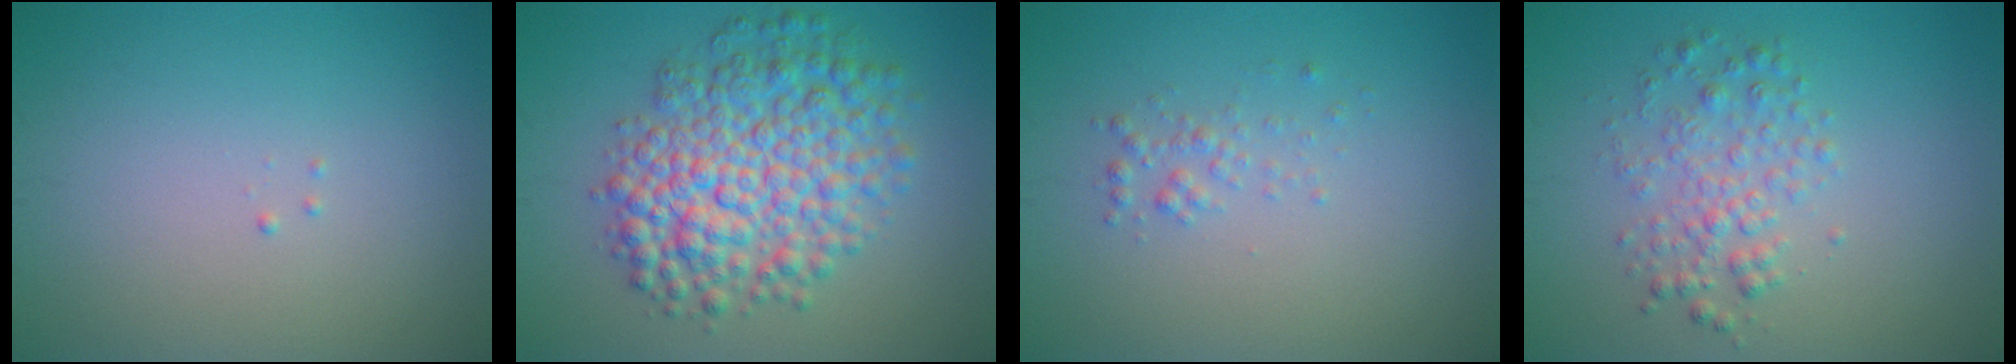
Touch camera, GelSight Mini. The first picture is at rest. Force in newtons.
{"total": 8.0, "press": 8.0, "slide": 0.1}
{"total": 1.1, "press": 1.1, "slide": 0.1}
{"total": 2.8, "press": 2.8, "slide": 0.0}